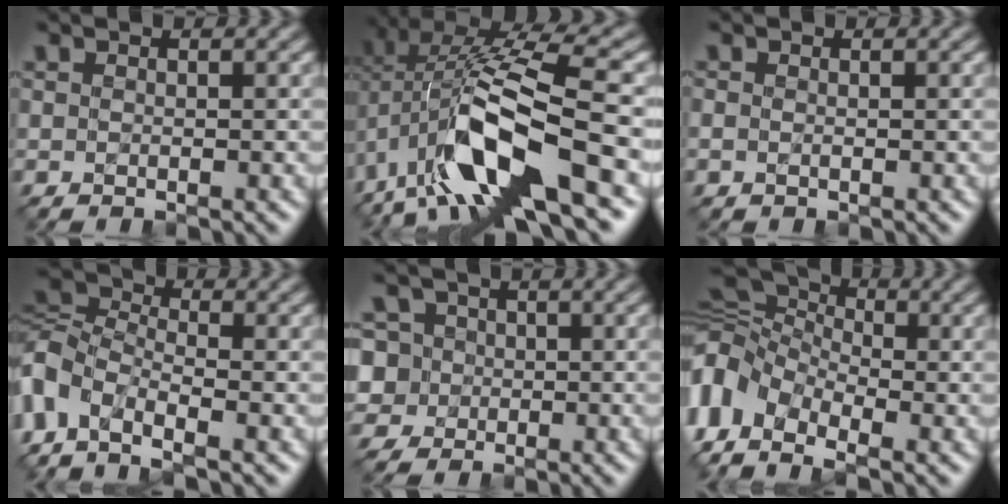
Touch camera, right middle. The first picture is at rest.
{"total": 11.1, "force": [-3.3, 4.9, 9.4], "torque": [-0.209, 0.002, -0.053]}
{"total": 0.7, "force": [0.3, -0.2, -0.6], "torque": [-0.003, -0.003, -0.003]}
{"total": 6.5, "force": [-3.8, 3.8, 3.6], "torque": [-0.115, 0.003, -0.084]}
{"total": 4.6, "force": [1.3, 4.4, 0.5], "torque": [-0.026, 0.047, -0.010]}
{"total": 9.4, "force": [-3.1, 6.8, 5.7], "torque": [-0.168, 0.004, -0.052]}